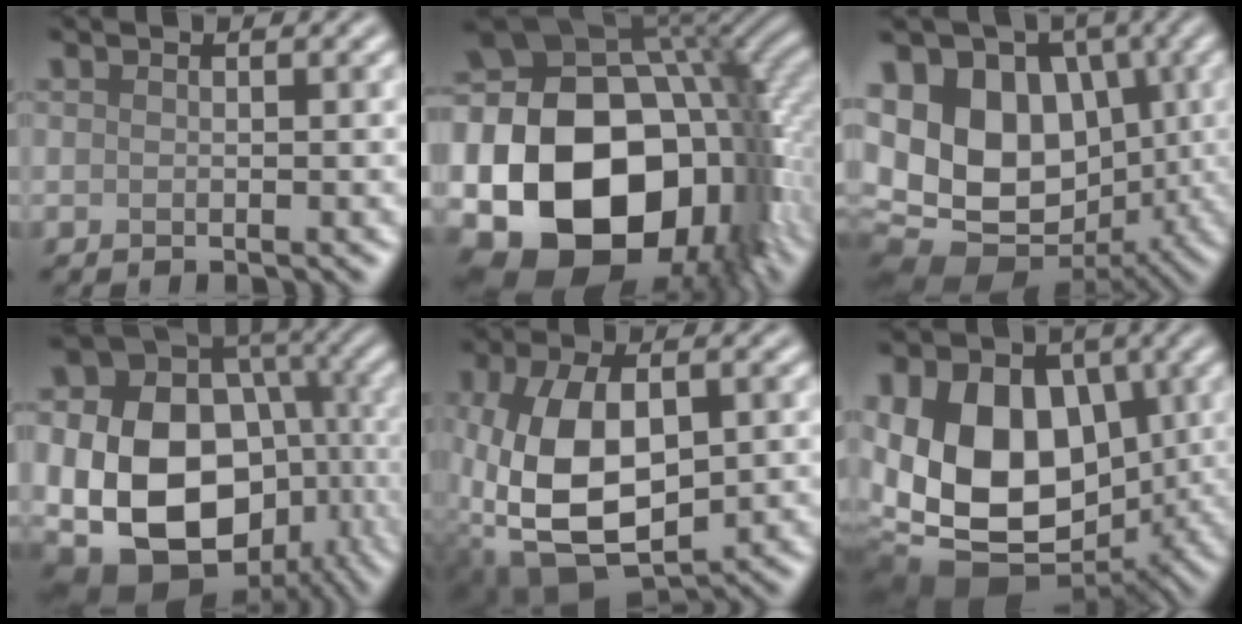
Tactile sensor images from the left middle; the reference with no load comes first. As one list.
[{"total": 21.6, "force": [-4.6, 15.6, 14.1], "torque": [-0.274, -0.044, -0.060]}, {"total": 13.7, "force": [0.2, 10.4, 9.0], "torque": [-0.159, 0.000, 0.001]}, {"total": 19.5, "force": [-3.6, 14.5, 12.5], "torque": [-0.239, -0.030, -0.044]}, {"total": 11.8, "force": [-1.4, 7.1, 9.3], "torque": [-0.200, -0.011, -0.017]}, {"total": 16.3, "force": [-0.5, 11.5, 11.6], "torque": [-0.201, -0.009, -0.005]}]